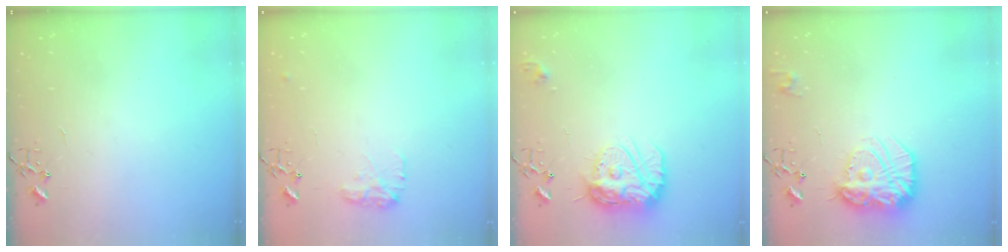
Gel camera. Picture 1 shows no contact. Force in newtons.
{"total": 9.5, "press": 9.5, "slide": 0.4}
{"total": 14.6, "press": 14.5, "slide": 1.5}
{"total": 18.8, "press": 18.7, "slide": 1.6}